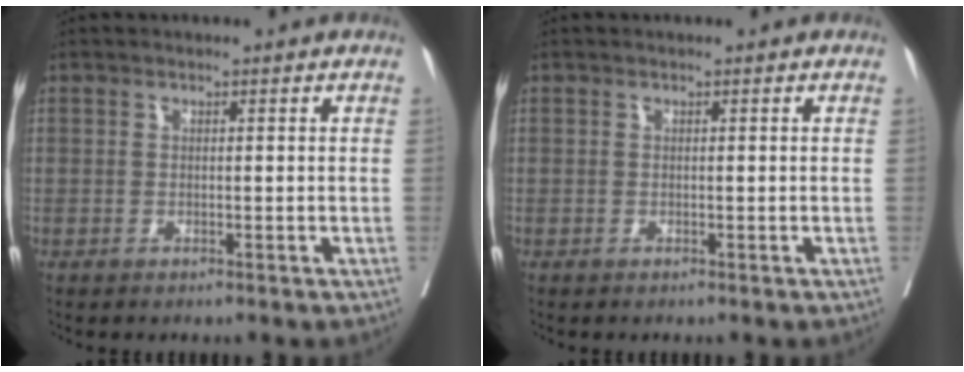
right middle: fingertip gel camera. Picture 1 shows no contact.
{"total": 0.0}